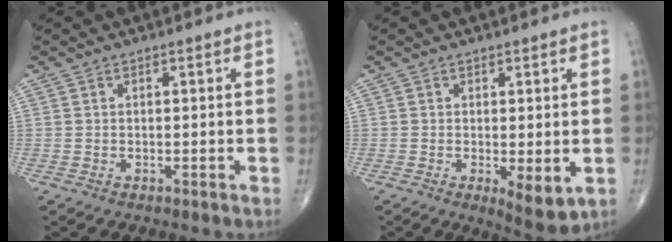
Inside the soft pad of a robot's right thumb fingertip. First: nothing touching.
{"total": 5.5, "force": [-1.0, 2.0, 5.0], "torque": [-0.075, -0.019, -0.011]}